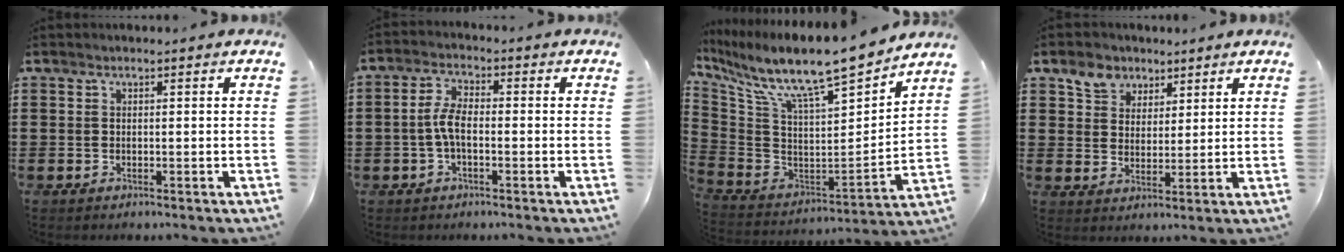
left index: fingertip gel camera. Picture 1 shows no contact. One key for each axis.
{"total": 4.7, "fx": -1.0, "fy": 1.9, "fz": 4.2, "tx": -0.102, "ty": -0.001, "tz": -0.027}
{"total": 12.1, "fx": 10.1, "fy": 1.1, "fz": 6.5, "tx": -0.157, "ty": -0.081, "tz": 0.167}
{"total": 5.0, "fx": 3.3, "fy": 3.6, "fz": 0.7, "tx": -0.027, "ty": 0.011, "tz": 0.061}